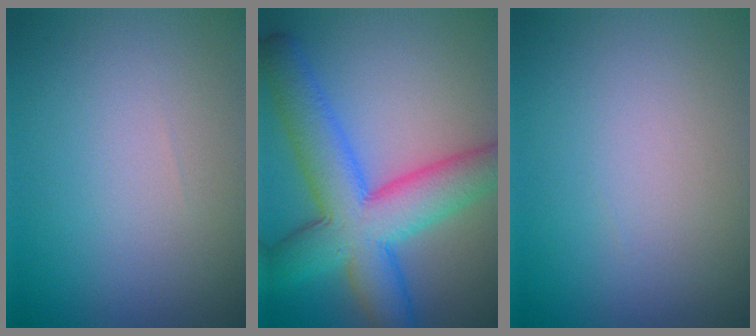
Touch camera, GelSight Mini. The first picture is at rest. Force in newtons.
{"total": 10.2, "press": 10.2, "slide": 0.2}
{"total": 0.0}